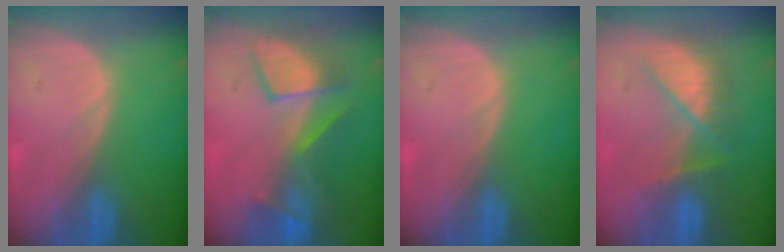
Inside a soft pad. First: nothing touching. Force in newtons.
{"total": 7.9, "press": 7.8, "slide": 1.2}
{"total": 0.0}
{"total": 7.0, "press": 6.9, "slide": 1.1}